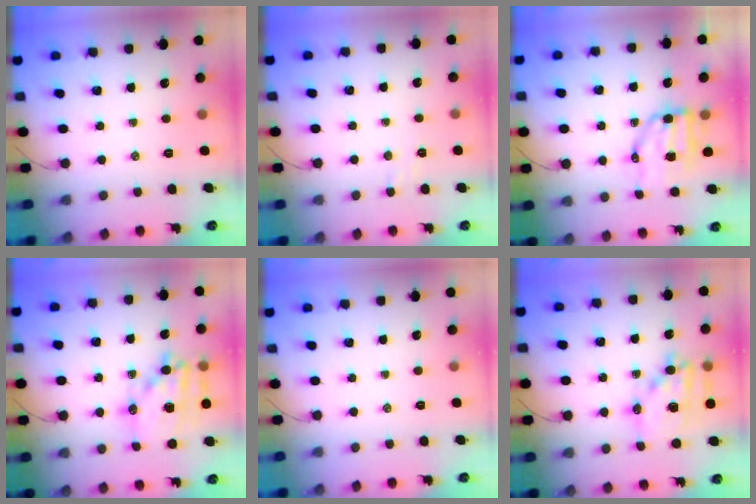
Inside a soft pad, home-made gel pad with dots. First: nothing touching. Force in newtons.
{"total": 3.3, "press": 3.2, "slide": 0.9}
{"total": 9.0, "press": 8.9, "slide": 1.4}
{"total": 19.5, "press": 19.1, "slide": 3.9}
{"total": 0.0}
{"total": 16.3, "press": 15.9, "slide": 3.3}